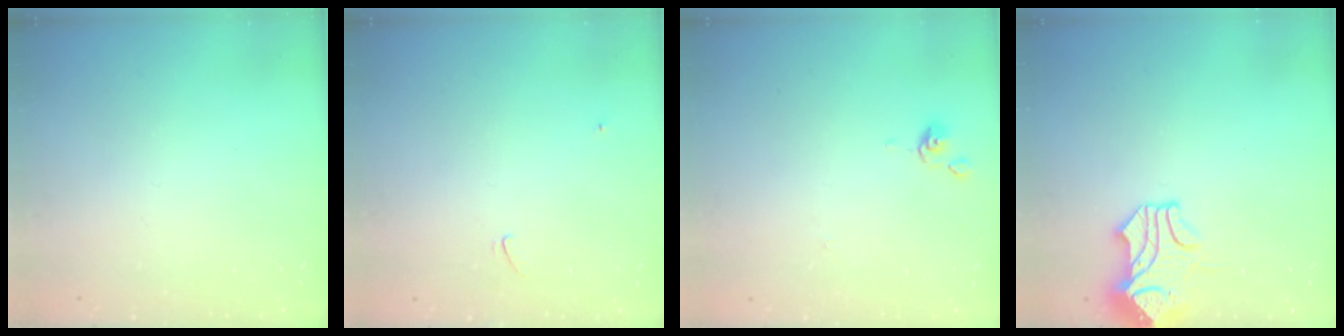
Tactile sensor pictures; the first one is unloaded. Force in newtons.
{"total": 3.7, "press": 3.7, "slide": 0.4}
{"total": 0.0}
{"total": 1.6, "press": 1.0, "slide": 1.2}